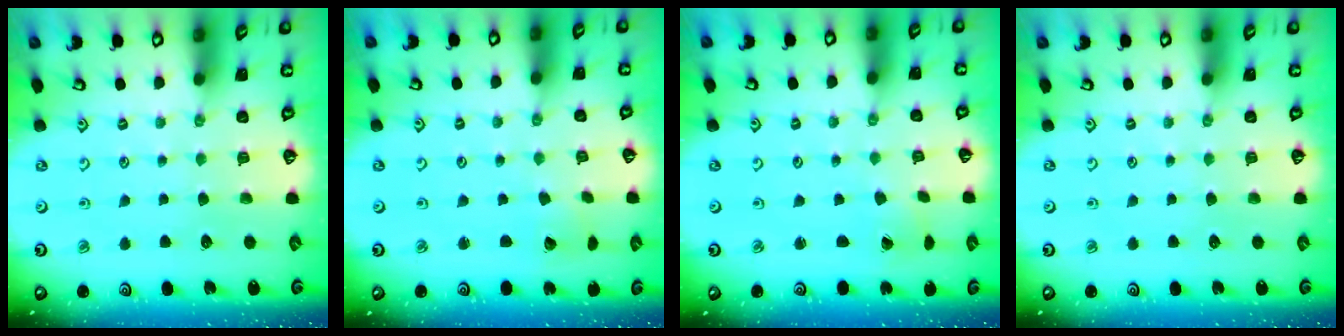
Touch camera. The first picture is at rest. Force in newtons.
{"total": 2.4, "press": 2.4, "slide": 0.3}
{"total": 0.0}
{"total": 0.0}